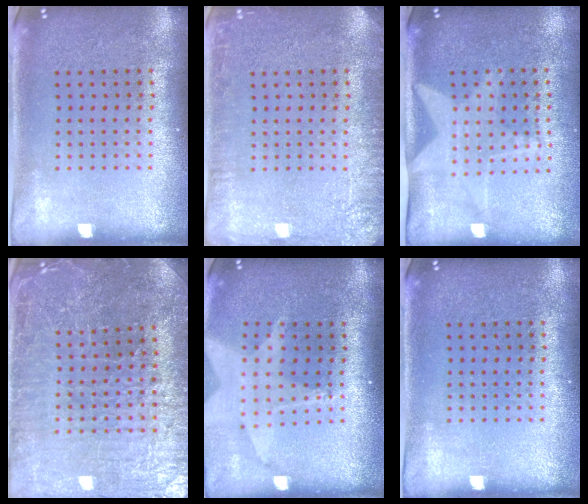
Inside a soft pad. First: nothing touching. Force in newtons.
{"total": 2.9, "press": 2.9, "slide": 0.4}
{"total": 1.4, "press": 1.4, "slide": 0.3}
{"total": 4.0, "press": 4.0, "slide": 0.7}
{"total": 2.0, "press": 1.5, "slide": 1.3}
{"total": 0.0}